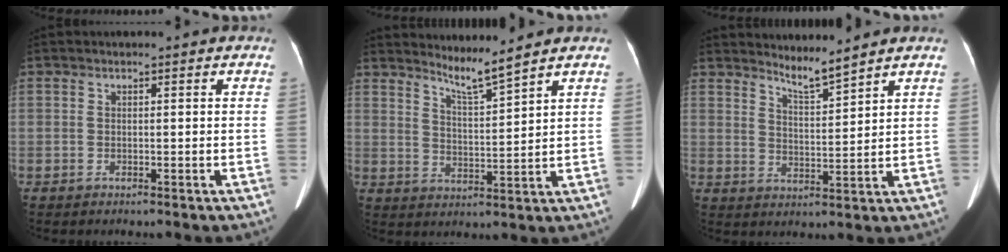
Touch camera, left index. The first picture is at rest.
{"total": 4.7, "force": [4.2, -1.5, 1.5], "torque": [-0.039, -0.024, 0.083]}
{"total": 4.0, "force": [3.8, -0.9, 1.1], "torque": [-0.030, -0.020, 0.074]}